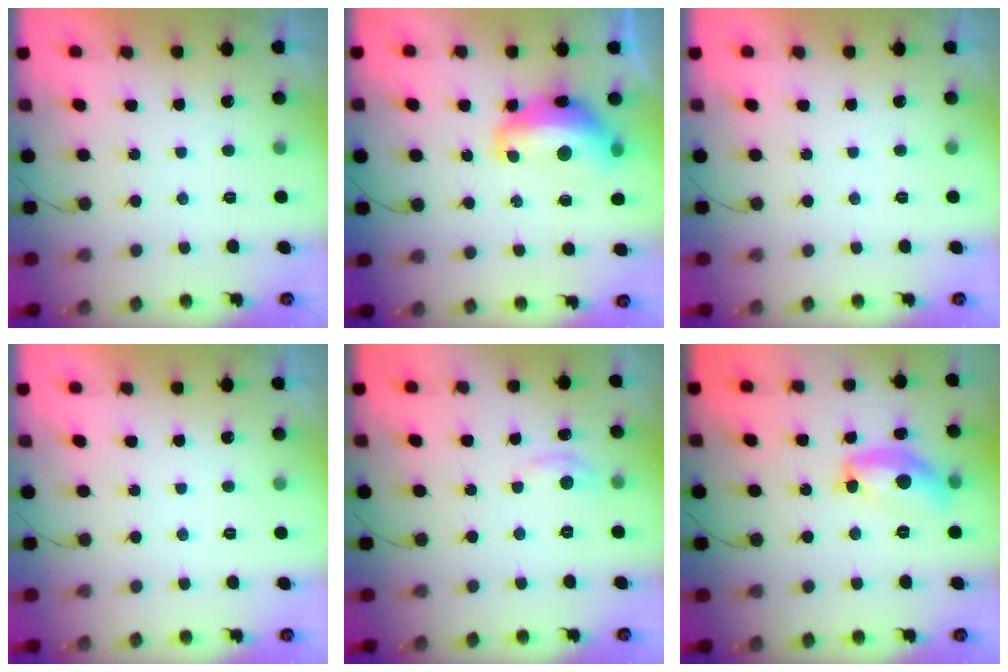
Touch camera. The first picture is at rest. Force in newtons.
{"total": 13.7, "press": 13.7, "slide": 1.0}
{"total": 0.0}
{"total": 0.0}
{"total": 3.6, "press": 3.5, "slide": 0.5}
{"total": 14.0, "press": 14.0, "slide": 1.0}